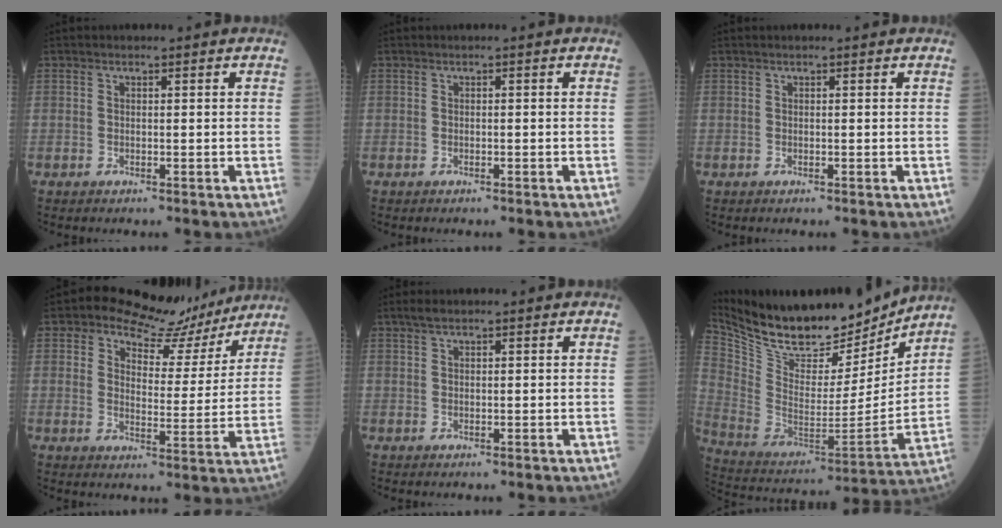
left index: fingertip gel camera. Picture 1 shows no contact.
{"total": 0.0}
{"total": 0.9, "force": [0.8, 0.1, 0.4], "torque": [-0.006, 0.011, 0.010]}
{"total": 11.1, "force": [9.3, 5.0, 3.2], "torque": [-0.042, -0.001, 0.115]}
{"total": 1.8, "force": [1.4, 0.4, 1.1], "torque": [-0.023, 0.014, 0.025]}
{"total": 22.8, "force": [19.9, 6.4, 9.1], "torque": [-0.181, -0.026, 0.324]}